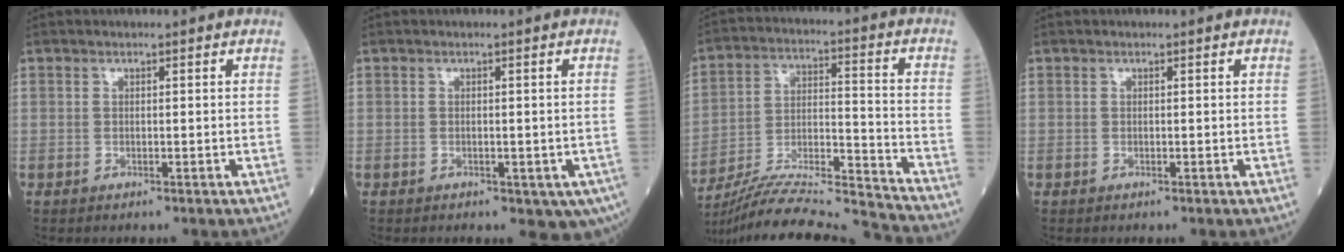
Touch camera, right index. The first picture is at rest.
{"total": 5.2, "force": [-2.6, 2.4, 3.7], "torque": [-0.026, -0.004, -0.032]}
{"total": 20.5, "force": [-19.5, -1.1, 6.1], "torque": [-0.129, -0.005, -0.318]}
{"total": 0.0}